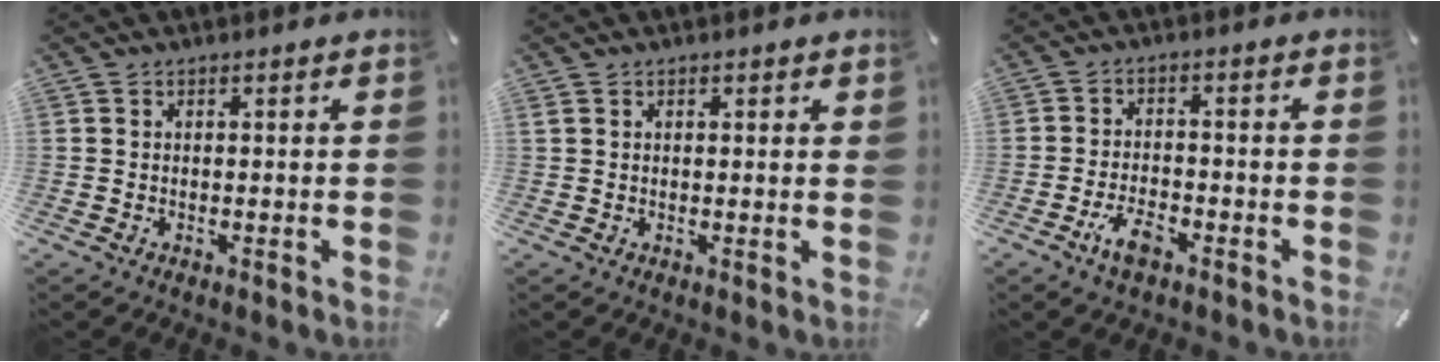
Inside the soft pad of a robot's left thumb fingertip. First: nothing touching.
{"total": 0.9, "force": [0.5, 0.4, 0.7], "torque": [-0.013, 0.000, 0.009]}
{"total": 5.8, "force": [-3.5, 2.7, 3.8], "torque": [-0.084, 0.013, -0.066]}